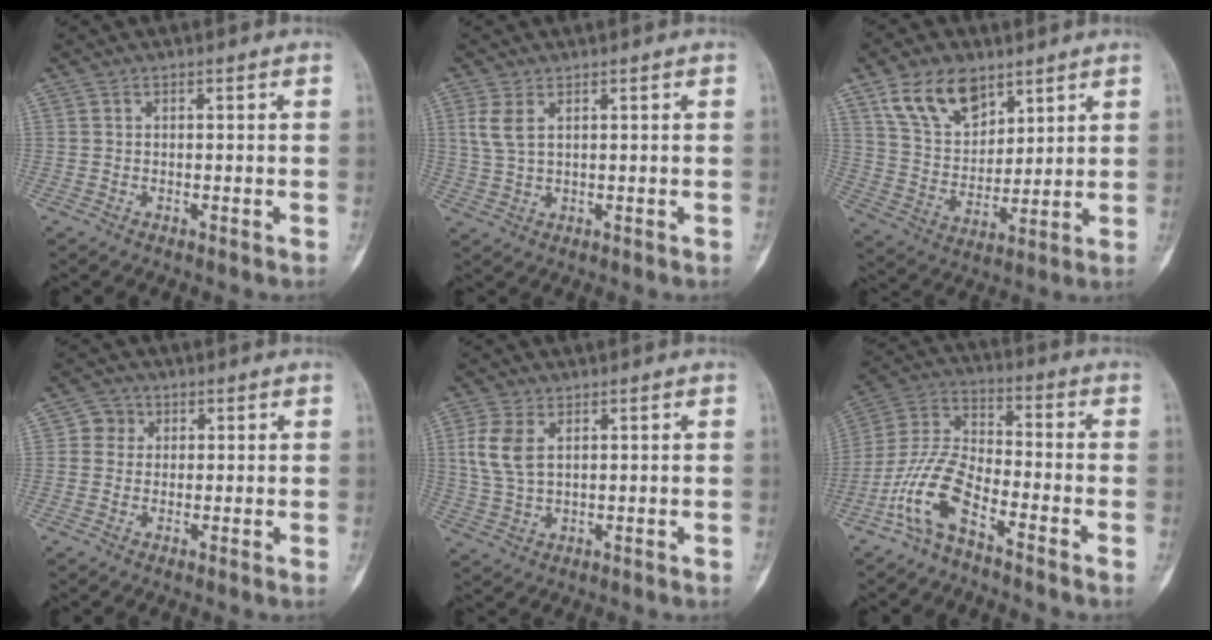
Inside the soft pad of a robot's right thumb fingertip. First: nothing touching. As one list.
[{"total": 3.9, "force": [1.6, 1.9, 3.1], "torque": [-0.076, 0.002, 0.041]}, {"total": 12.7, "force": [7.9, 7.4, 6.7], "torque": [-0.097, -0.035, 0.156]}, {"total": 3.4, "force": [0.8, 3.2, 0.7], "torque": [0.011, 0.003, 0.006]}, {"total": 6.7, "force": [2.1, 3.8, 5.1], "torque": [-0.116, -0.001, 0.048]}, {"total": 11.1, "force": [-6.4, 4.0, 8.2], "torque": [-0.184, 0.051, -0.135]}]